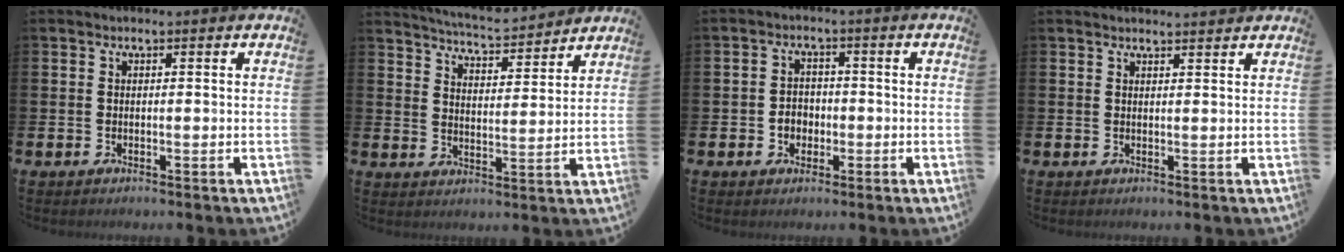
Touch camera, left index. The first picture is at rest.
{"total": 5.3, "force": [5.3, 0.2, 0.6], "torque": [-0.025, -0.041, 0.090]}
{"total": 2.8, "force": [-0.8, 2.4, 1.3], "torque": [-0.019, 0.002, -0.022]}
{"total": 1.5, "force": [1.5, 0.0, 0.0], "torque": [0.007, -0.010, 0.025]}